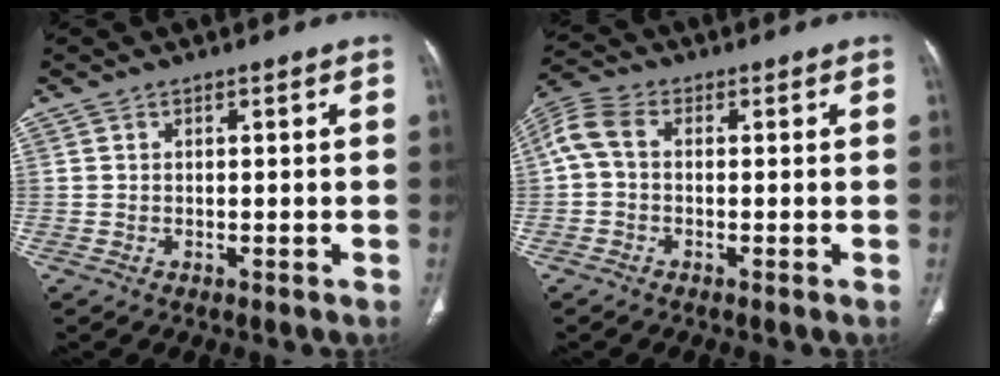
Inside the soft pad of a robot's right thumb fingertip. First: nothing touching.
{"total": 5.2, "force": [0.6, 3.8, 3.5], "torque": [-0.085, 0.020, -0.001]}